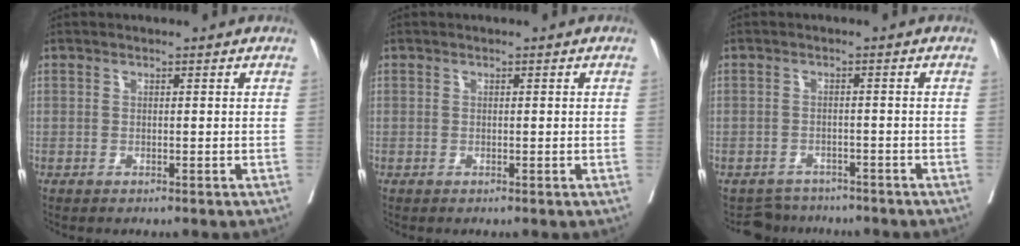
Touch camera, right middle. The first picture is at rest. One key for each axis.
{"total": 0.0}
{"total": 3.6, "fx": -3.3, "fy": 1.3, "fz": -0.9, "tx": 0.012, "ty": 0.002, "tz": -0.052}